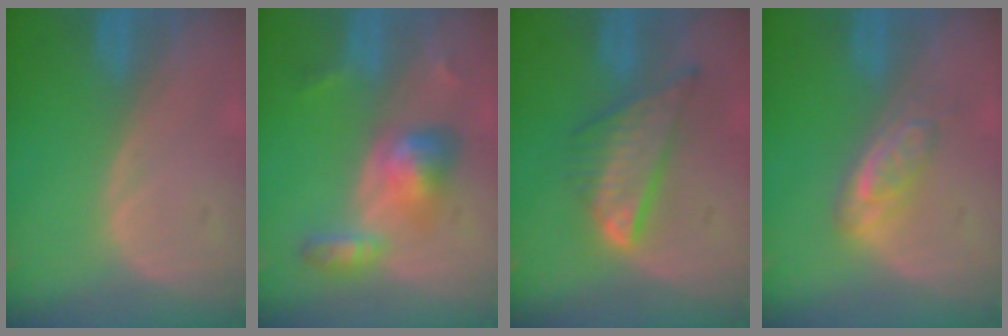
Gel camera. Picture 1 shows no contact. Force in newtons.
{"total": 6.2, "press": 5.6, "slide": 2.7}
{"total": 8.1, "press": 6.8, "slide": 4.3}
{"total": 4.1, "press": 4.1, "slide": 0.5}